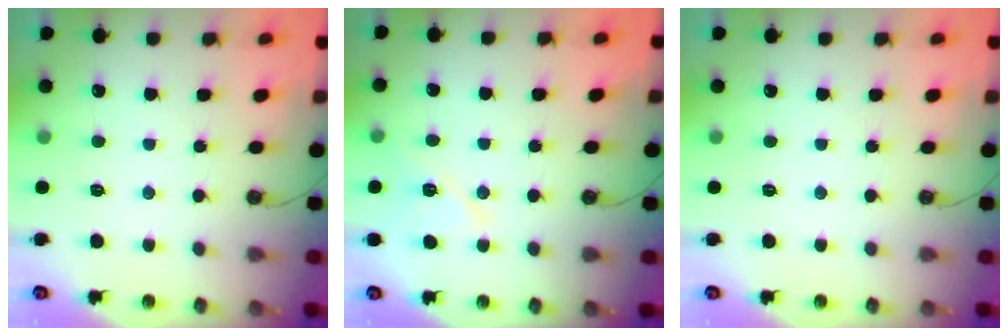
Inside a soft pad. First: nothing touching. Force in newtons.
{"total": 10.0, "press": 9.5, "slide": 3.0}
{"total": 0.0}